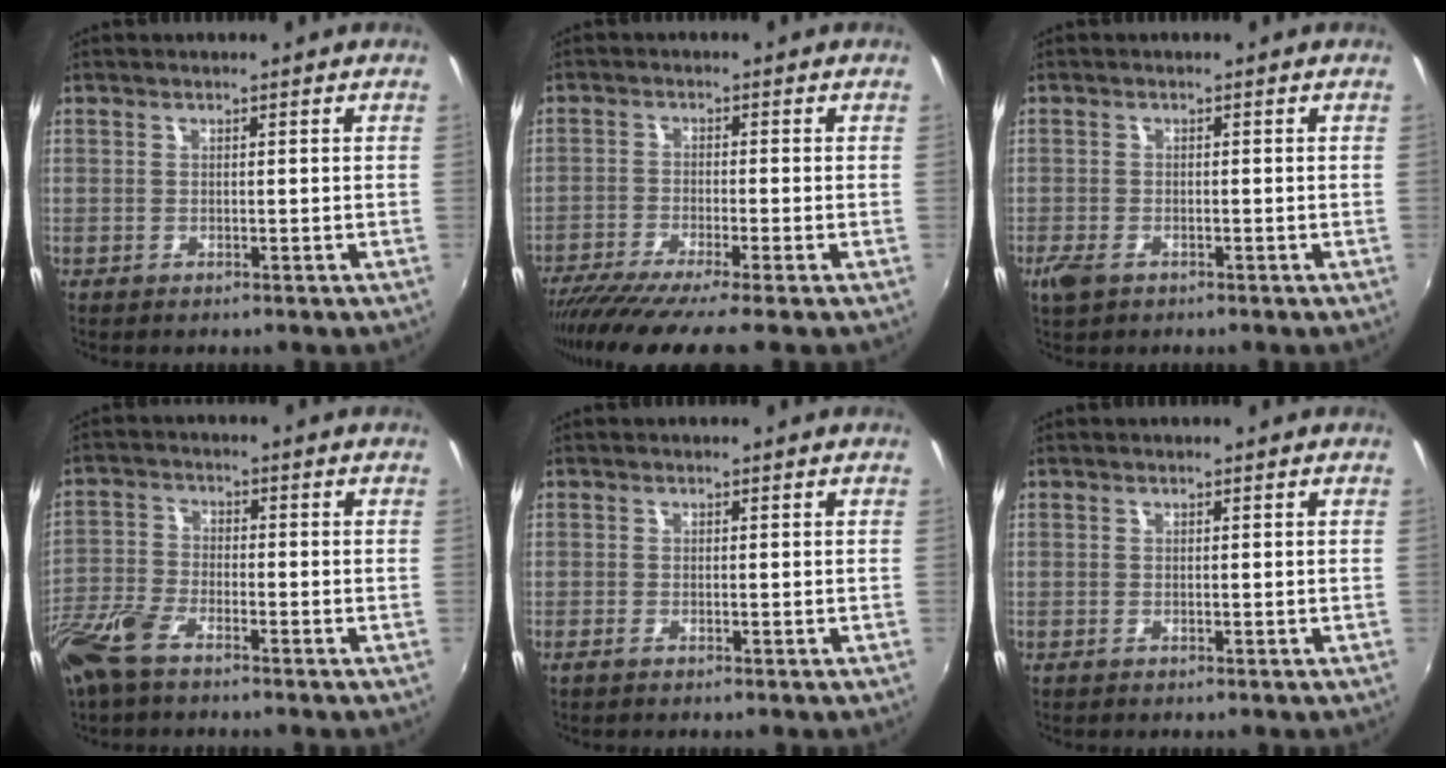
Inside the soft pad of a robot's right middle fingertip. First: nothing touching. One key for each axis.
{"total": 9.2, "fx": -7.8, "fy": -1.1, "fz": 4.8, "tx": -0.106, "ty": -0.039, "tz": -0.132}
{"total": 3.3, "fx": -2.0, "fy": 1.8, "fz": 1.9, "tx": -0.044, "ty": -0.009, "tz": -0.037}
{"total": 8.1, "fx": -5.9, "fy": 2.7, "fz": 4.9, "tx": -0.120, "ty": -0.009, "tz": -0.123}
{"total": 0.7, "fx": -0.5, "fy": 0.1, "fz": 0.5, "tx": -0.010, "ty": -0.003, "tz": -0.011}
{"total": 0.0}